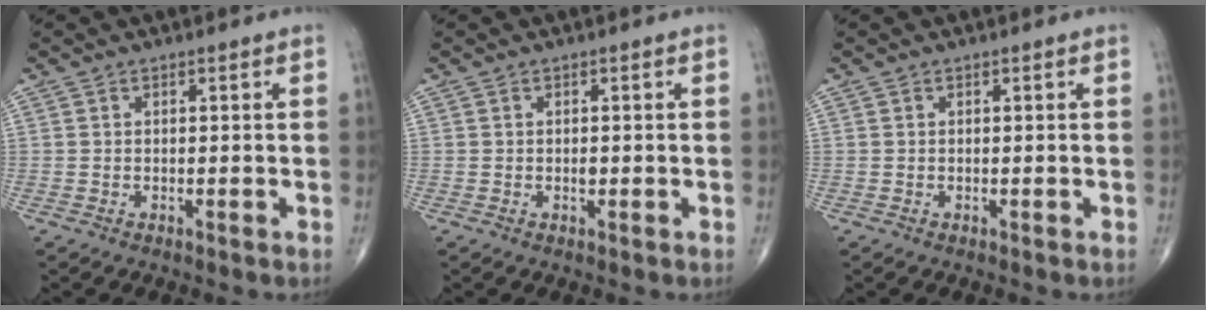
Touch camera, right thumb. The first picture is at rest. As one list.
[{"total": 0.9, "force": [-0.1, 0.5, 0.7], "torque": [-0.007, 0.001, -0.003]}, {"total": 0.0}]